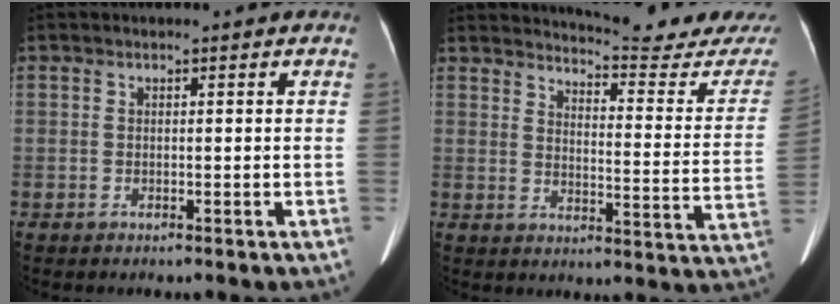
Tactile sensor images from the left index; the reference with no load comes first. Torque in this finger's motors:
{"motor_torque": [0.78, -1.36, 0.31, 0.06]}